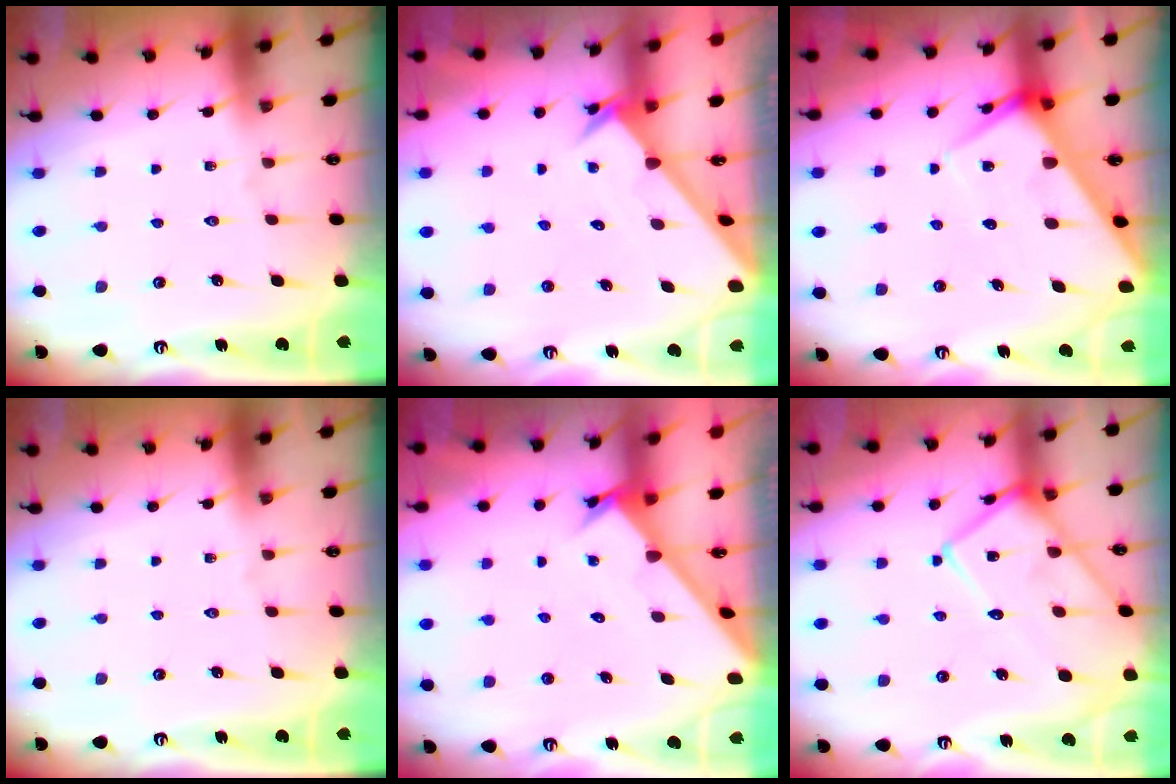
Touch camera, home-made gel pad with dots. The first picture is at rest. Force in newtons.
{"total": 2.2, "press": 2.2, "slide": 0.2}
{"total": 6.8, "press": 6.8, "slide": 0.4}
{"total": 0.0}
{"total": 2.5, "press": 2.5, "slide": 0.1}
{"total": 16.2, "press": 16.2, "slide": 1.5}